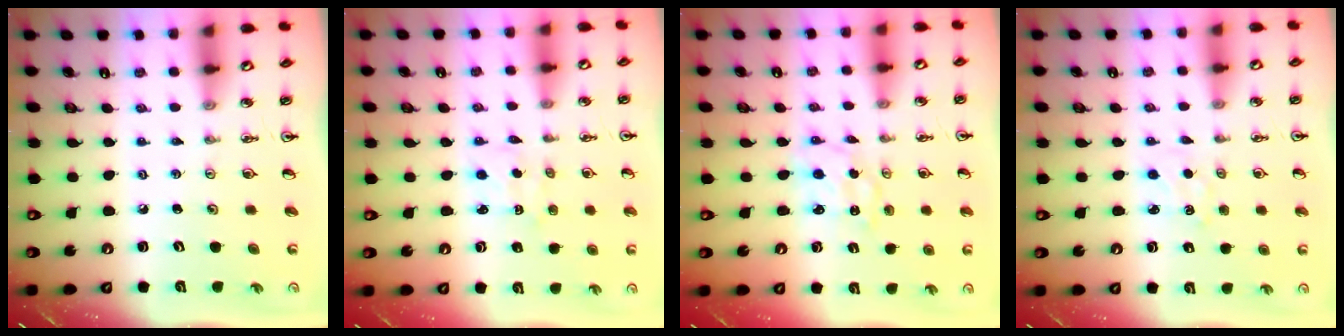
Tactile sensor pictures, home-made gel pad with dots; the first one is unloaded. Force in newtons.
{"total": 2.1, "press": 2.1, "slide": 0.3}
{"total": 1.4, "press": 1.4, "slide": 0.0}
{"total": 3.6, "press": 3.6, "slide": 0.4}